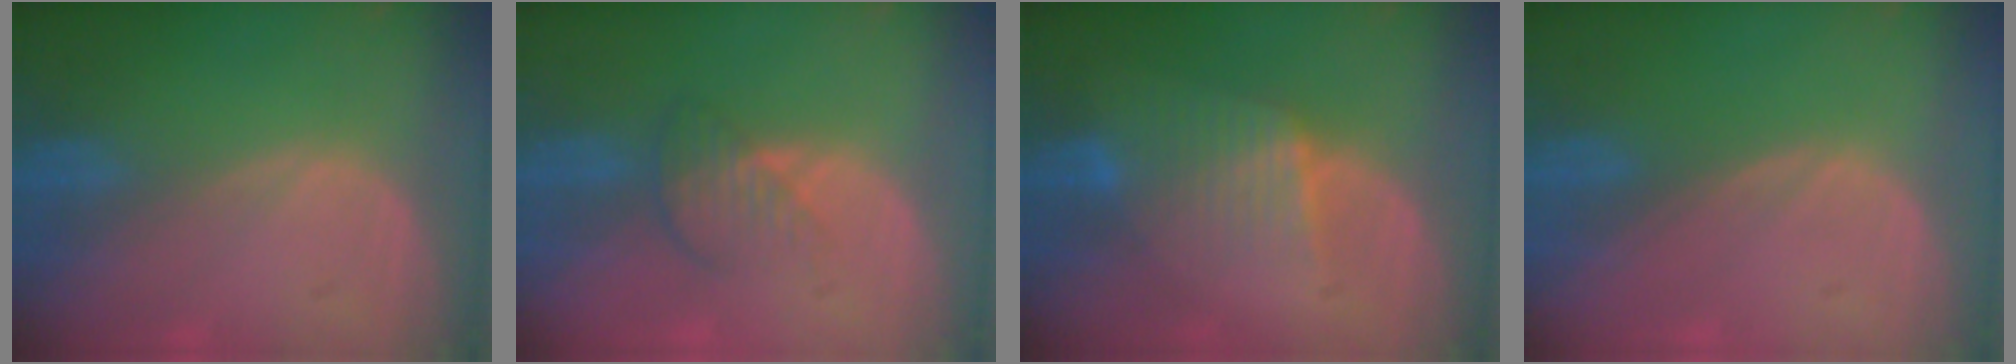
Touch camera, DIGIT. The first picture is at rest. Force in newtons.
{"total": 3.8, "press": 3.5, "slide": 1.5}
{"total": 6.5, "press": 5.8, "slide": 3.0}
{"total": 0.0}